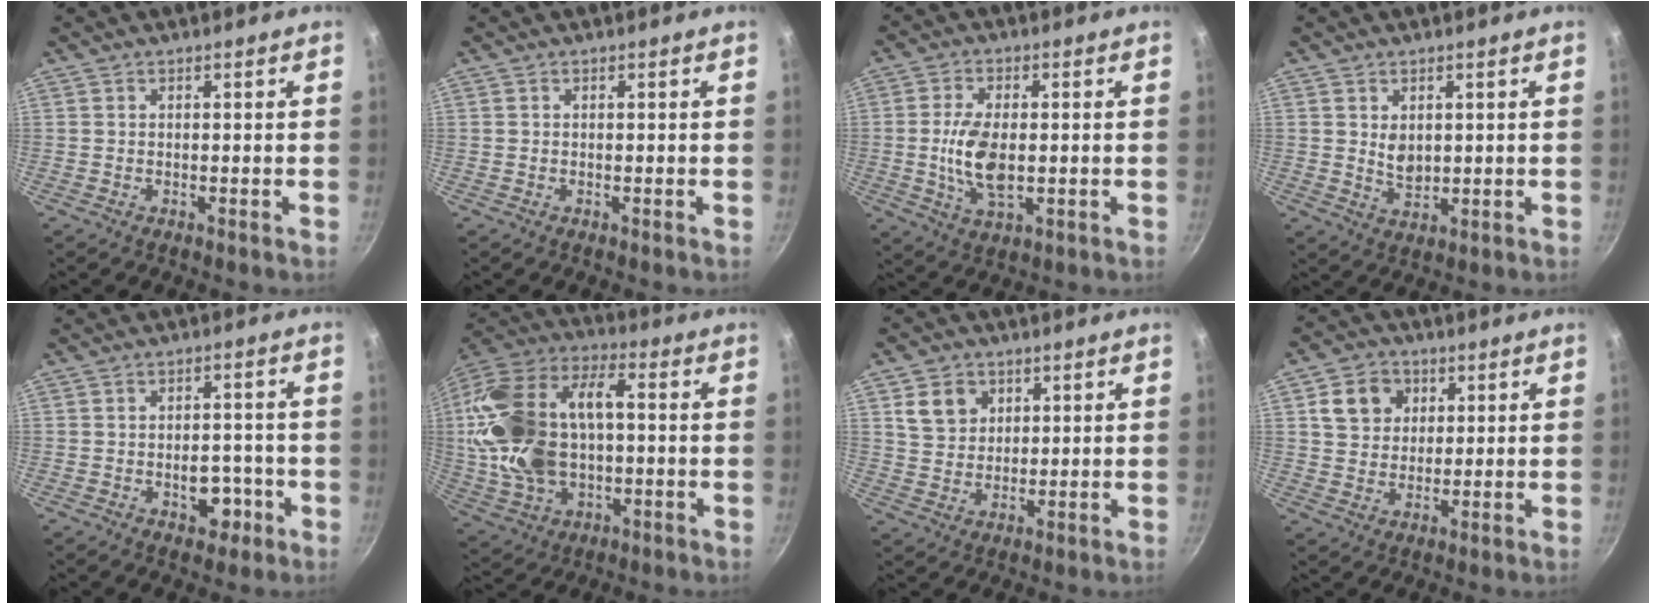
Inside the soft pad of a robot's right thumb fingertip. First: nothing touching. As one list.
[{"total": 0.0}, {"total": 9.5, "force": [-0.5, 4.8, 8.1], "torque": [-0.157, -0.006, -0.005]}, {"total": 3.9, "force": [0.9, 2.7, 2.6], "torque": [-0.033, -0.013, 0.025]}, {"total": 5.4, "force": [-2.1, 3.6, 3.5], "torque": [-0.022, 0.022, -0.023]}, {"total": 26.6, "force": [1.0, 15.5, 21.6], "torque": [-0.465, 0.018, 0.021]}, {"total": 7.0, "force": [2.8, 5.7, 2.9], "torque": [-0.027, -0.010, 0.056]}, {"total": 8.4, "force": [2.8, 7.0, 3.7], "torque": [-0.036, -0.004, 0.047]}]